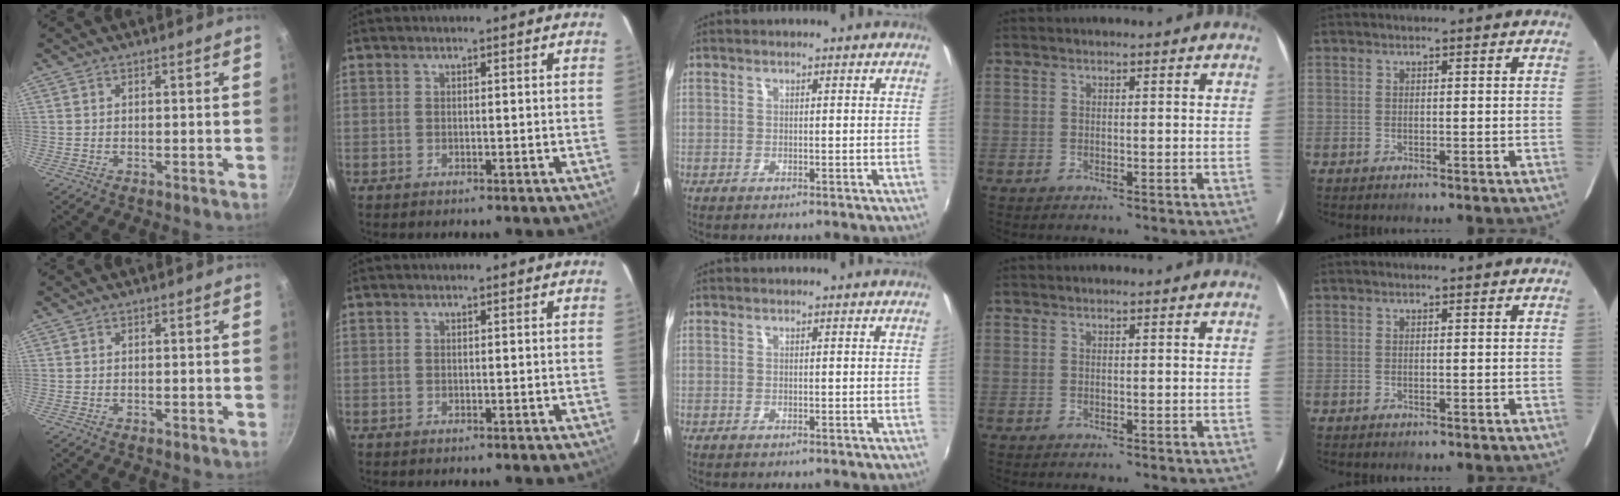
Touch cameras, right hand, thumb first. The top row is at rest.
{}